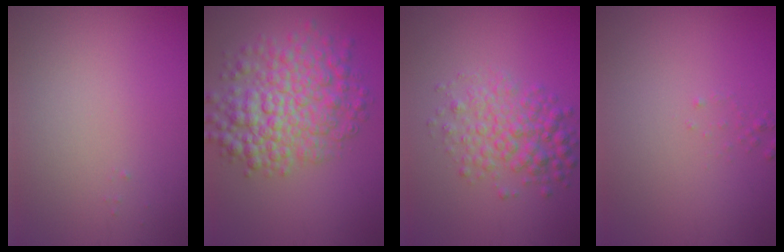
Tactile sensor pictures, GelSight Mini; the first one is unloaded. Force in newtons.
{"total": 7.4, "press": 7.4, "slide": 0.2}
{"total": 4.3, "press": 4.3, "slide": 0.0}
{"total": 0.6, "press": 0.6, "slide": 0.1}